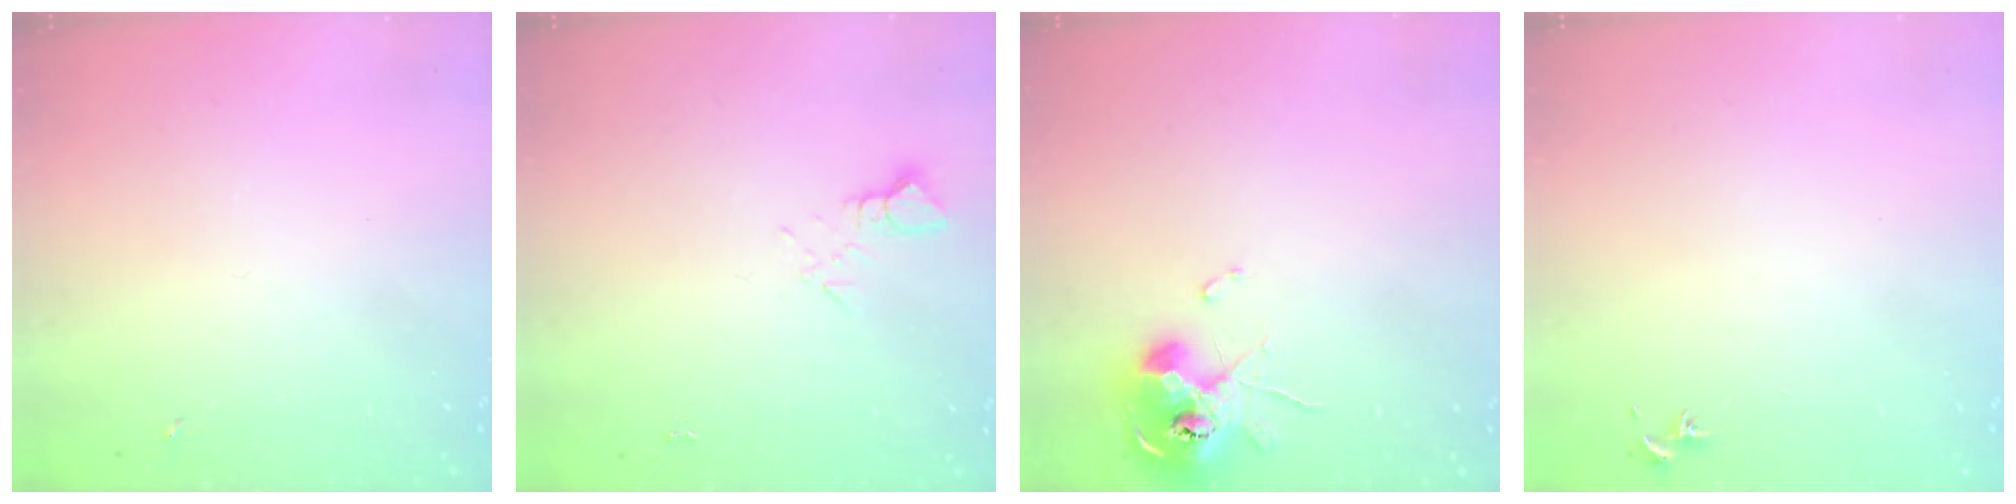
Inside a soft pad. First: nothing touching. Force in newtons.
{"total": 2.7, "press": 2.7, "slide": 0.2}
{"total": 10.0, "press": 9.9, "slide": 1.1}
{"total": 0.7, "press": 0.6, "slide": 0.5}